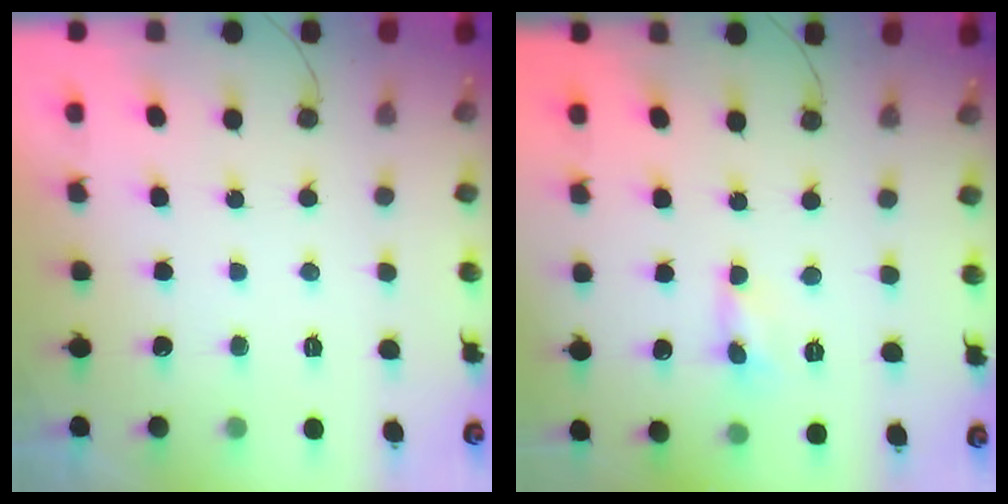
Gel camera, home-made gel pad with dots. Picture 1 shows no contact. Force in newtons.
{"total": 0.0}